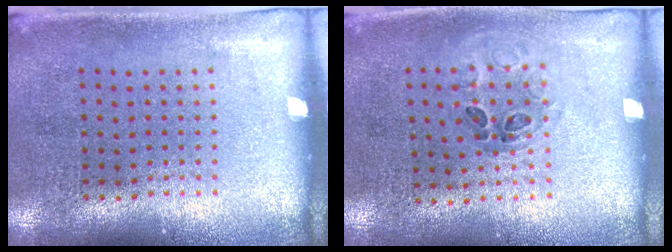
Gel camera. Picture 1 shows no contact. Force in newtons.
{"total": 0.9, "press": 0.6, "slide": 0.7}